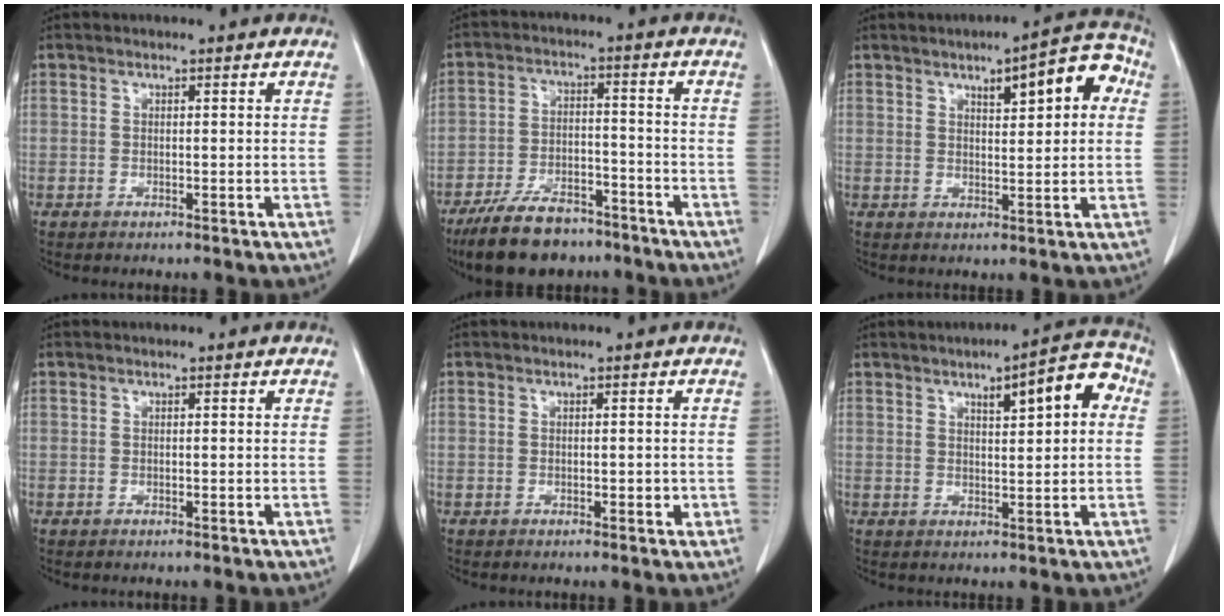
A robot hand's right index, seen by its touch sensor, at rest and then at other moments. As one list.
[{"total": 12.8, "force": [-9.9, 5.3, 6.3], "torque": [-0.111, -0.002, -0.167]}, {"total": 10.2, "force": [3.5, 3.1, 9.0], "torque": [-0.119, 0.029, 0.048]}, {"total": 0.5, "force": [-0.1, 0.3, 0.4], "torque": [-0.014, 0.003, 0.000]}, {"total": 2.3, "force": [-0.4, 1.2, 1.9], "torque": [-0.033, 0.002, 0.000]}, {"total": 9.2, "force": [2.9, 2.4, 8.4], "torque": [-0.117, 0.026, 0.041]}]